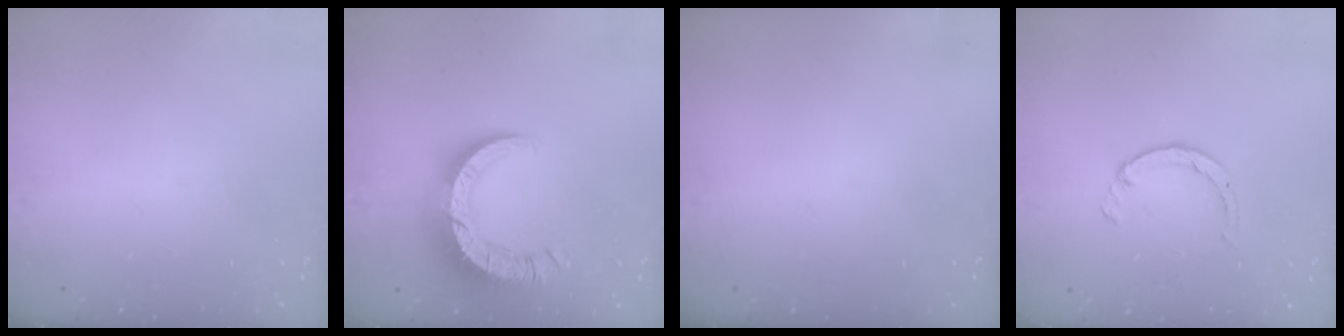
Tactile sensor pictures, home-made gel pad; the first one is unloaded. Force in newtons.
{"total": 11.3, "press": 11.2, "slide": 1.3}
{"total": 0.0}
{"total": 2.6, "press": 2.6, "slide": 0.4}